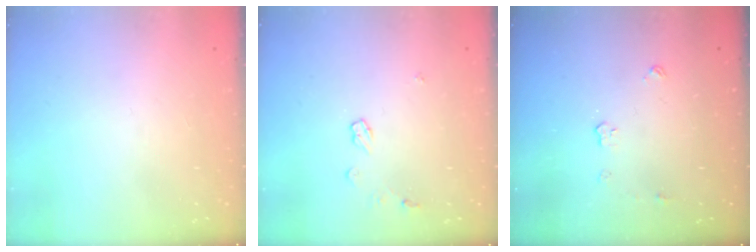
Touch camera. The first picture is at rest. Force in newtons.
{"total": 4.2, "press": 4.1, "slide": 0.5}
{"total": 5.0, "press": 4.9, "slide": 0.3}